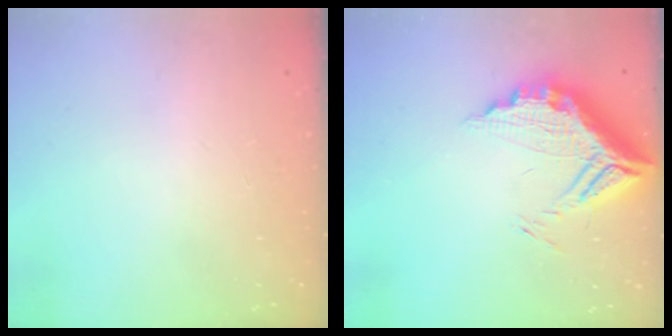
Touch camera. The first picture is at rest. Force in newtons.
{"total": 14.5, "press": 14.4, "slide": 1.1}